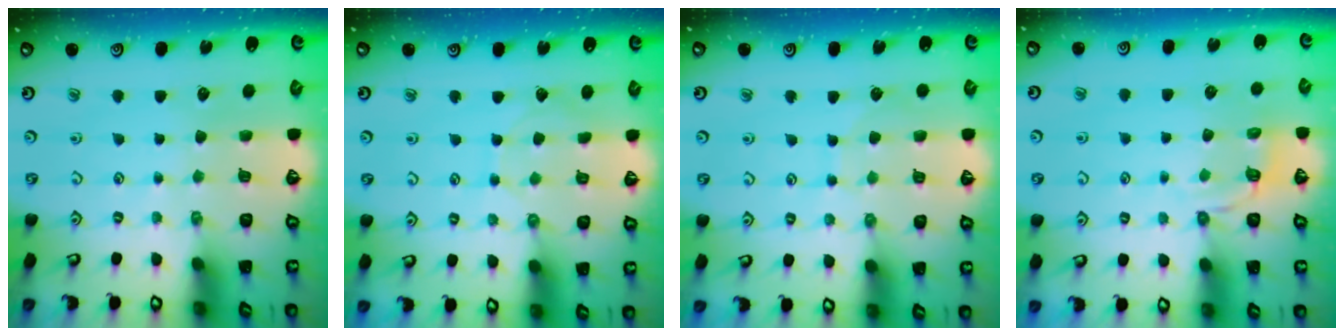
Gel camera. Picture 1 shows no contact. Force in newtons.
{"total": 3.8, "press": 3.8, "slide": 0.4}
{"total": 4.8, "press": 4.8, "slide": 0.5}
{"total": 3.8, "press": 3.3, "slide": 2.0}